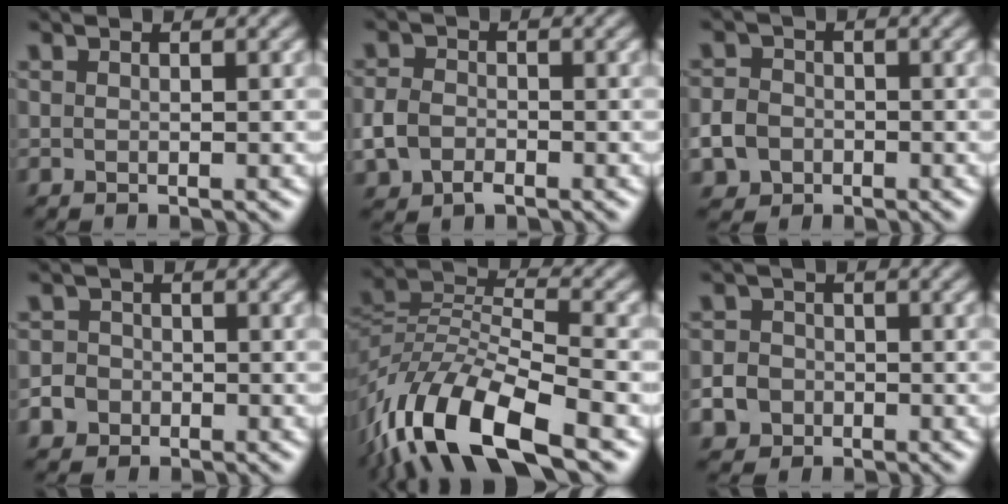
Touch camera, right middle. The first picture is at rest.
{"total": 3.0, "force": [-1.1, 2.2, 1.6], "torque": [-0.034, -0.003, -0.027]}
{"total": 6.3, "force": [-2.9, 5.1, 2.2], "torque": [-0.043, -0.020, -0.070]}
{"total": 4.3, "force": [-2.2, 3.5, 1.1], "torque": [-0.008, -0.007, -0.051]}
{"total": 12.1, "force": [-6.8, 4.9, 8.8], "torque": [-0.170, -0.003, -0.140]}
{"total": 7.6, "force": [-3.8, 6.3, 2.0], "torque": [-0.051, -0.025, -0.086]}